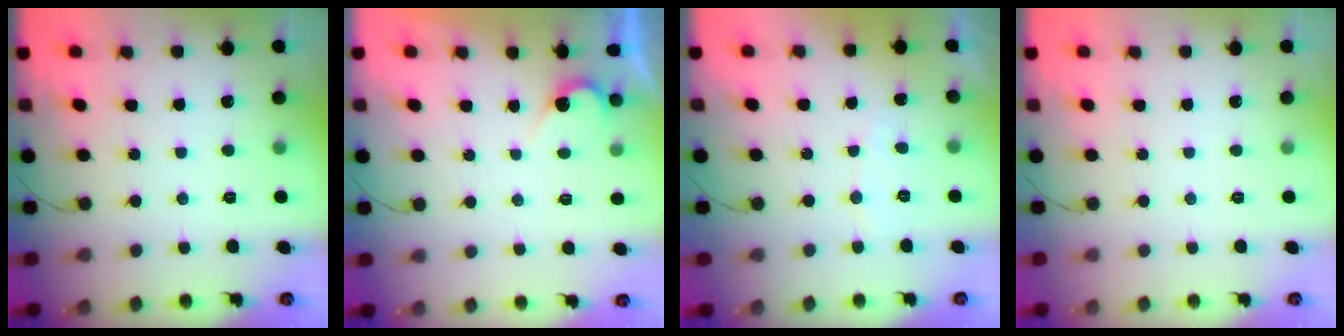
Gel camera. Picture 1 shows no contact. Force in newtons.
{"total": 3.0, "press": 3.0, "slide": 0.3}
{"total": 3.9, "press": 3.9, "slide": 0.2}
{"total": 0.0}